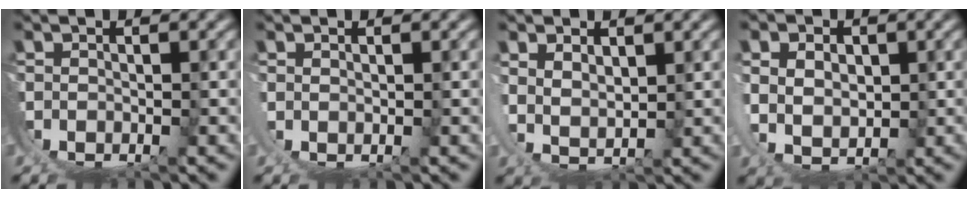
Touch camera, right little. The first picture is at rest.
{"total": 1.2, "force": [1.0, -0.6, 0.1], "torque": [-0.004, 0.000, 0.017]}
{"total": 3.5, "force": [3.0, 1.0, 1.6], "torque": [-0.034, -0.010, 0.062]}
{"total": 4.0, "force": [2.2, 2.3, 2.4], "torque": [-0.051, -0.017, 0.051]}